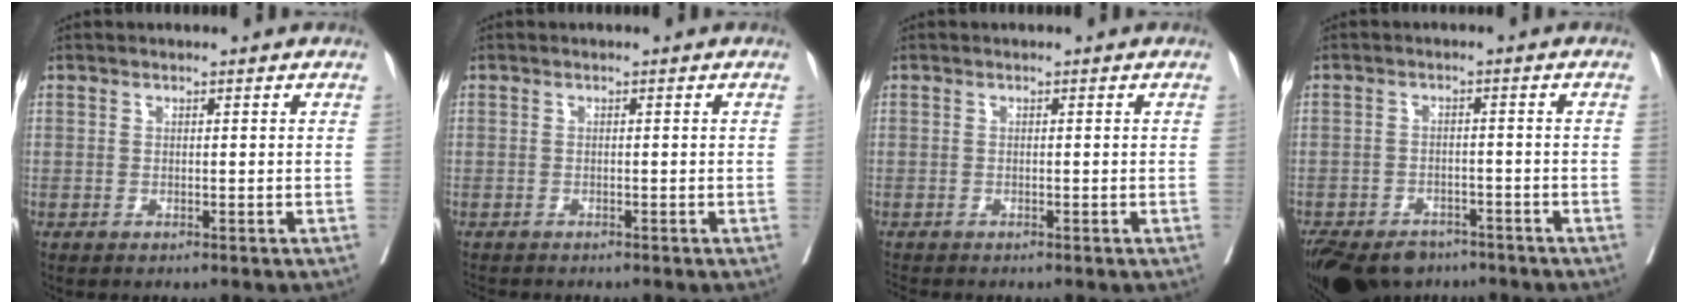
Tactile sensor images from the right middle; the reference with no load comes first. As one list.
[{"total": 2.5, "force": [-2.3, 0.4, 0.7], "torque": [-0.019, -0.008, -0.035]}, {"total": 1.2, "force": [-1.2, -0.1, 0.2], "torque": [-0.015, -0.007, -0.023]}, {"total": 14.1, "force": [-10.2, 8.1, 5.6], "torque": [-0.152, -0.017, -0.141]}]